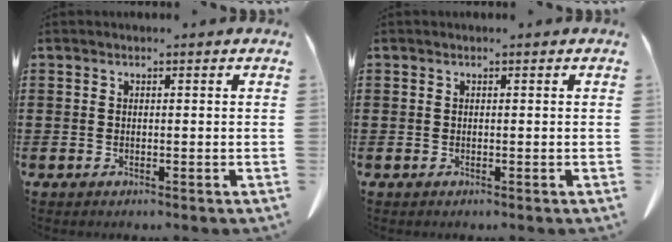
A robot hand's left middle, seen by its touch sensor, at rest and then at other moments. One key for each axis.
{"total": 0.0}